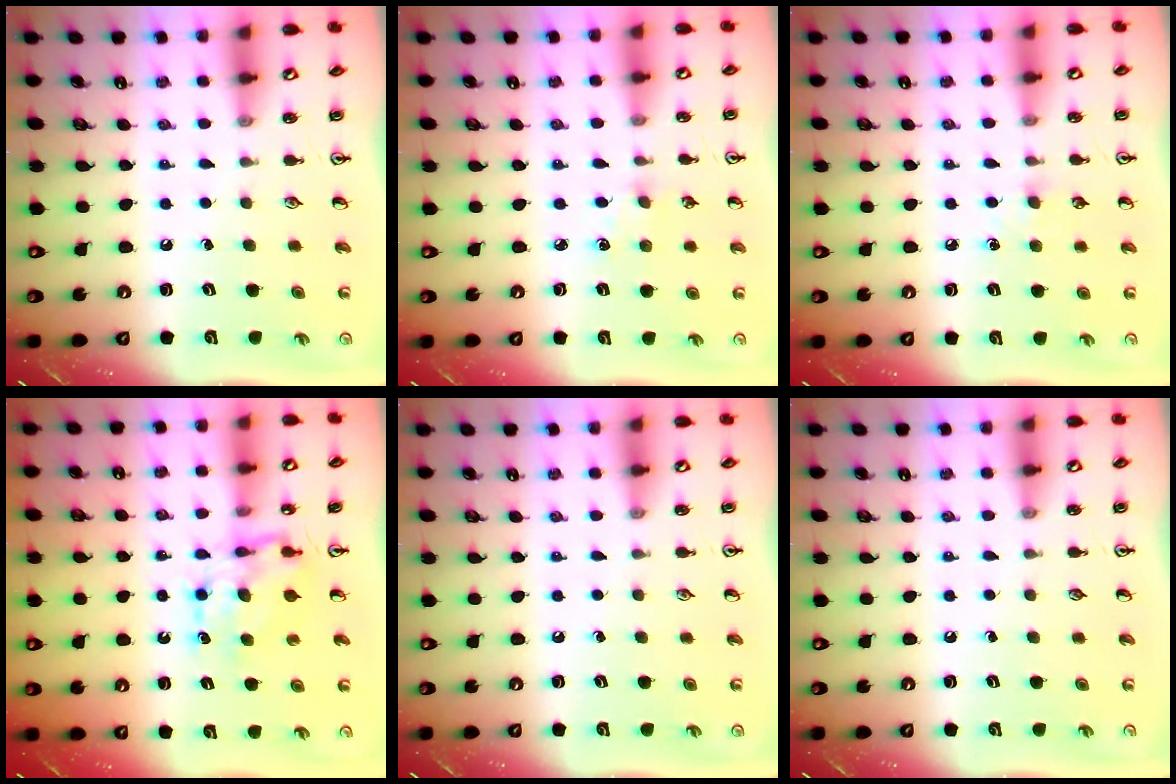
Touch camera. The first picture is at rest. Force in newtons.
{"total": 3.3, "press": 3.2, "slide": 0.4}
{"total": 5.7, "press": 5.6, "slide": 0.7}
{"total": 6.8, "press": 6.8, "slide": 0.5}
{"total": 0.0}
{"total": 0.0}